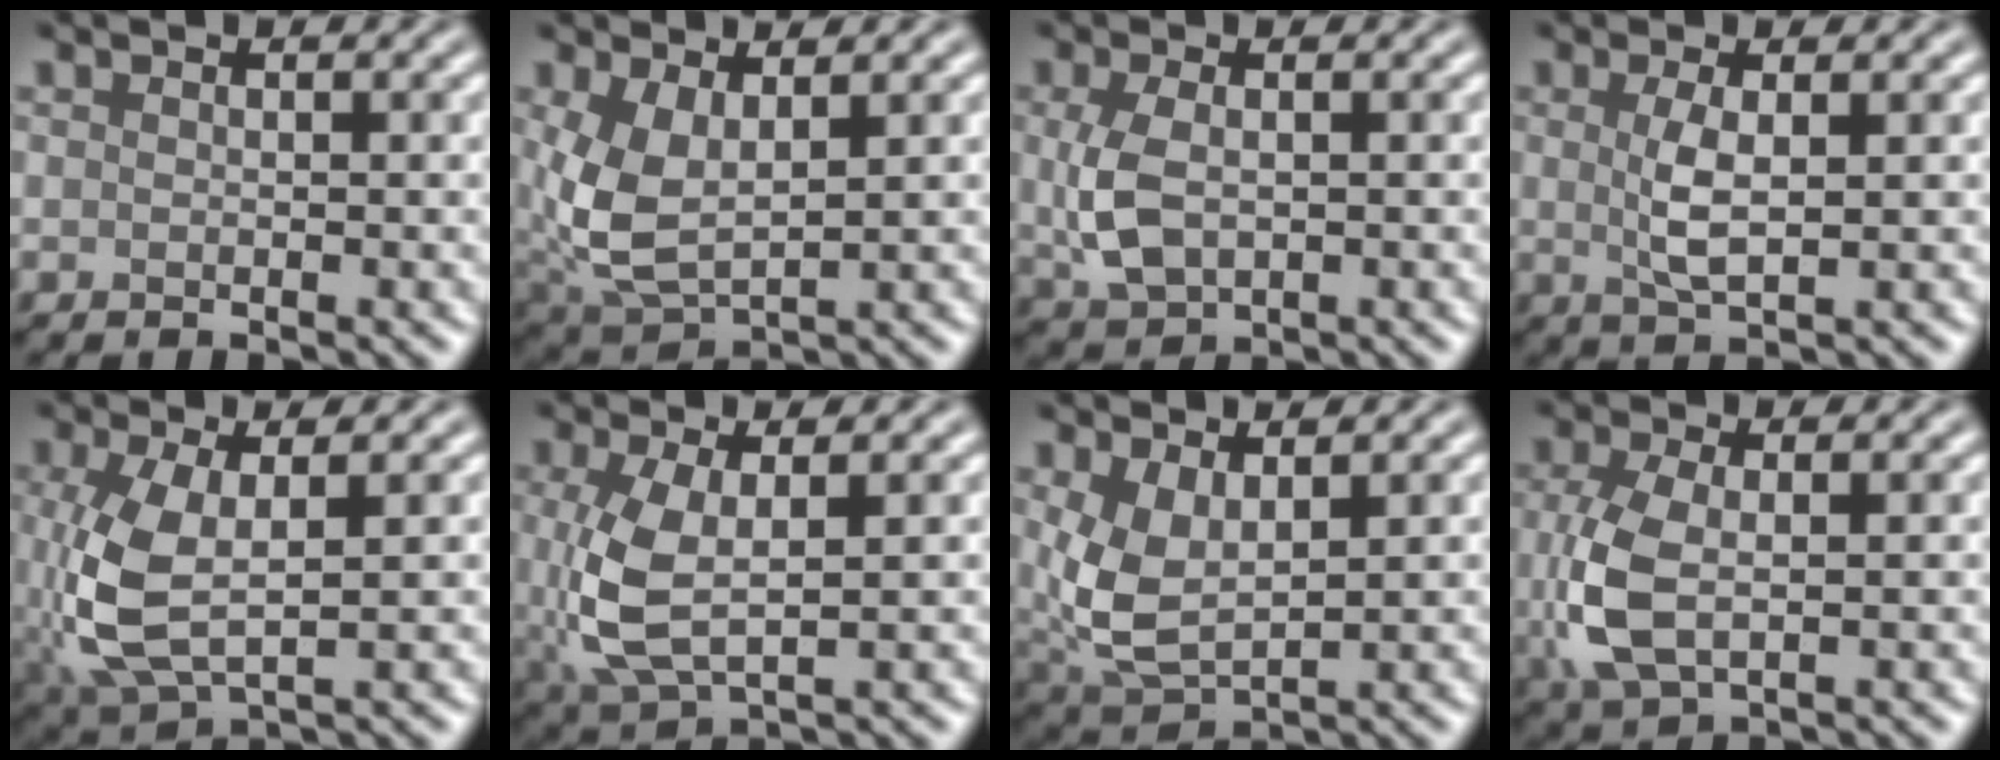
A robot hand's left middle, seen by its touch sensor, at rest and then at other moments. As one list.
[{"total": 5.1, "force": [0.9, 2.7, 4.2], "torque": [-0.108, -0.010, 0.025]}, {"total": 4.0, "force": [0.2, 2.5, 3.1], "torque": [-0.079, 0.000, 0.009]}, {"total": 2.8, "force": [0.4, 0.8, 2.6], "torque": [-0.060, -0.002, 0.009]}, {"total": 6.2, "force": [-0.1, 2.8, 5.5], "torque": [-0.137, -0.008, 0.003]}, {"total": 5.5, "force": [0.3, 2.5, 4.9], "torque": [-0.125, -0.009, 0.010]}, {"total": 4.8, "force": [1.2, 2.5, 3.9], "torque": [-0.099, -0.010, 0.030]}, {"total": 5.3, "force": [0.0, 2.9, 4.4], "torque": [-0.114, -0.005, 0.002]}]